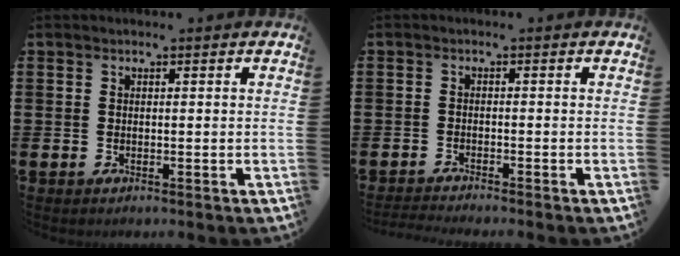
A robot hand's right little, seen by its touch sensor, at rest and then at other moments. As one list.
[{"total": 0.9, "force": [-0.9, -0.1, 0.0], "torque": [-0.002, -0.003, -0.017]}]